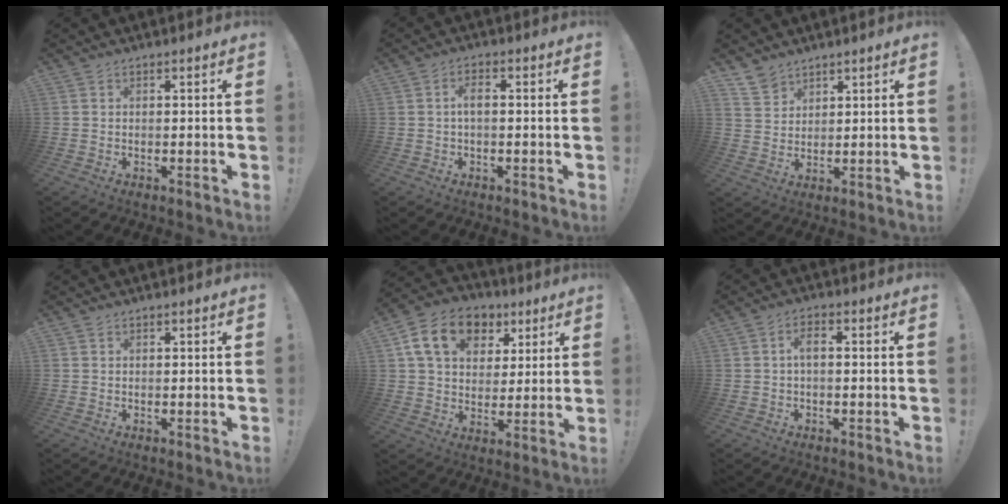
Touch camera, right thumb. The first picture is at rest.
{"total": 3.2, "force": [-0.1, 1.1, 3.0], "torque": [-0.063, 0.012, -0.002]}
{"total": 5.9, "force": [4.8, 3.2, 1.1], "torque": [-0.022, -0.031, 0.094]}
{"total": 0.0}
{"total": 15.9, "force": [6.8, 11.5, 8.7], "torque": [-0.137, -0.015, 0.130]}
{"total": 3.2, "force": [-0.2, 1.0, 3.1], "torque": [-0.063, 0.011, -0.003]}